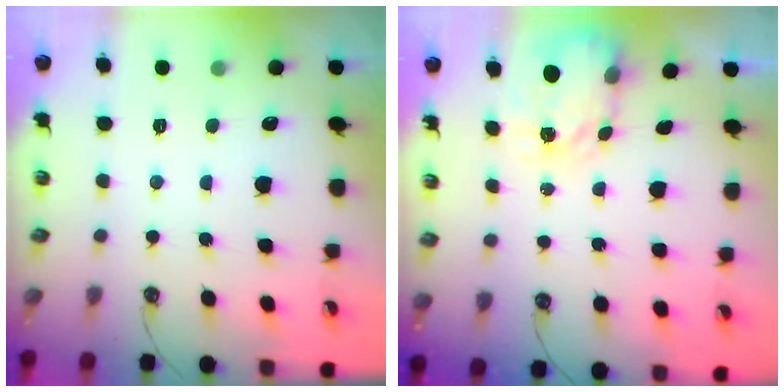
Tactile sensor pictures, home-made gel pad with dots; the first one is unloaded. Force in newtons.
{"total": 3.7, "press": 3.7, "slide": 0.4}